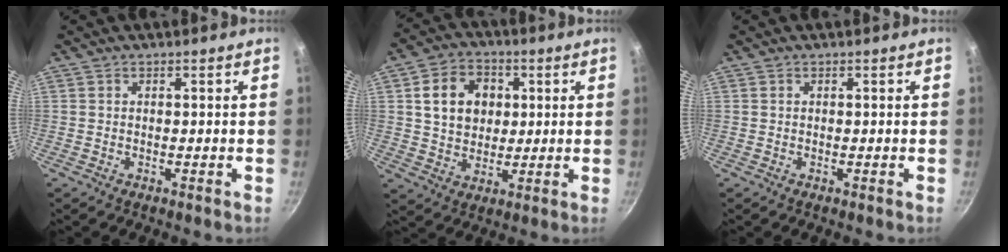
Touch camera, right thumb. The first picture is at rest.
{"total": 11.3, "force": [2.5, 9.0, 6.3], "torque": [-0.081, 0.006, 0.038]}
{"total": 0.0}